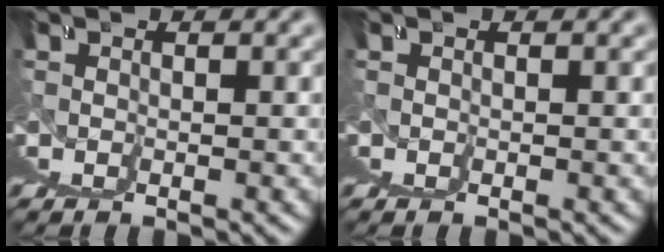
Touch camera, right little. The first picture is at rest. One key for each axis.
{"total": 0.0}